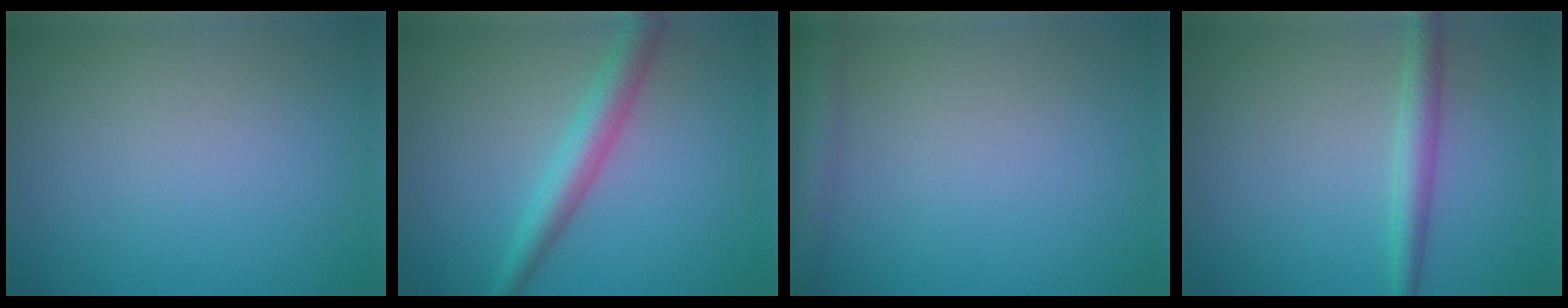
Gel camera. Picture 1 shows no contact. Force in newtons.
{"total": 3.8, "press": 3.8, "slide": 0.0}
{"total": 2.5, "press": 2.5, "slide": 0.1}
{"total": 2.5, "press": 2.5, "slide": 0.1}